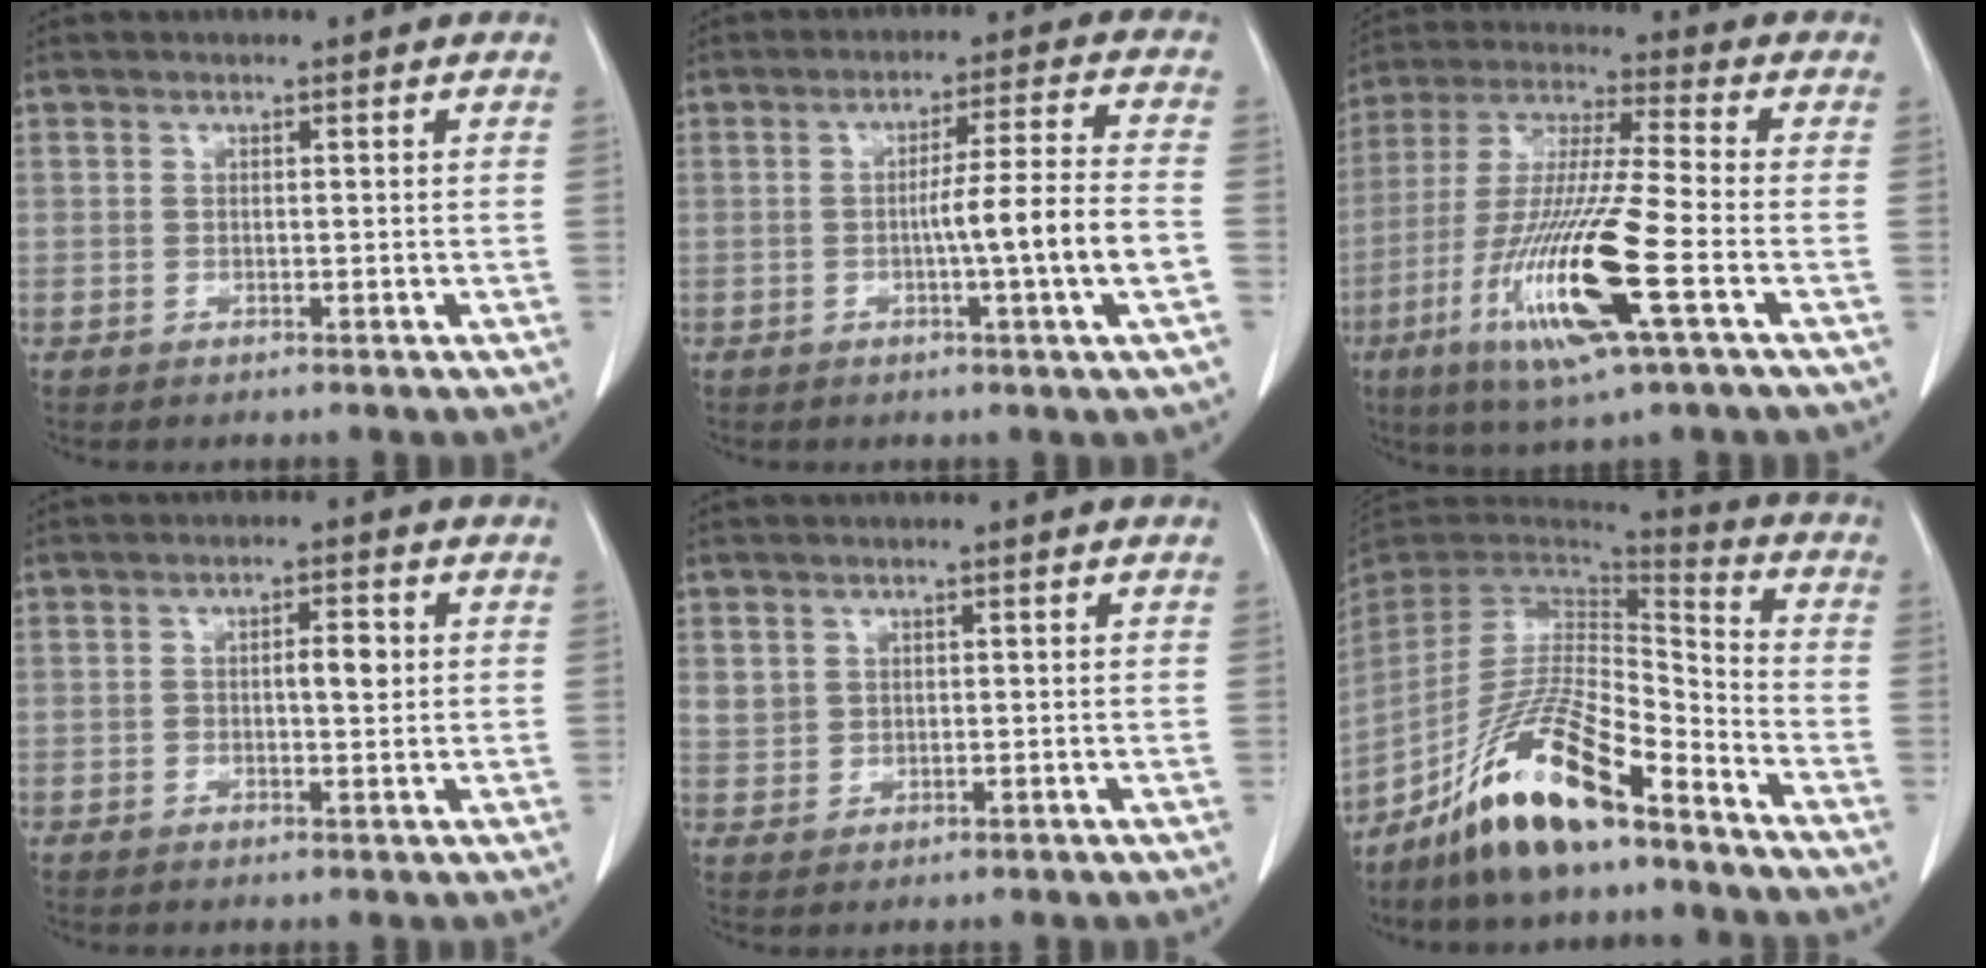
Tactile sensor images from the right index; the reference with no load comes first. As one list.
[{"total": 9.3, "force": [-2.2, -1.3, 8.9], "torque": [-0.139, 0.000, -0.034]}, {"total": 17.4, "force": [-6.3, 0.5, 16.2], "torque": [-0.336, -0.025, -0.119]}, {"total": 3.5, "force": [0.3, 1.2, 3.3], "torque": [-0.051, 0.004, 0.003]}, {"total": 2.6, "force": [1.1, 2.3, 0.5], "torque": [-0.003, 0.002, 0.025]}, {"total": 15.2, "force": [-10.3, 2.9, 10.8], "torque": [-0.208, 0.002, -0.189]}]